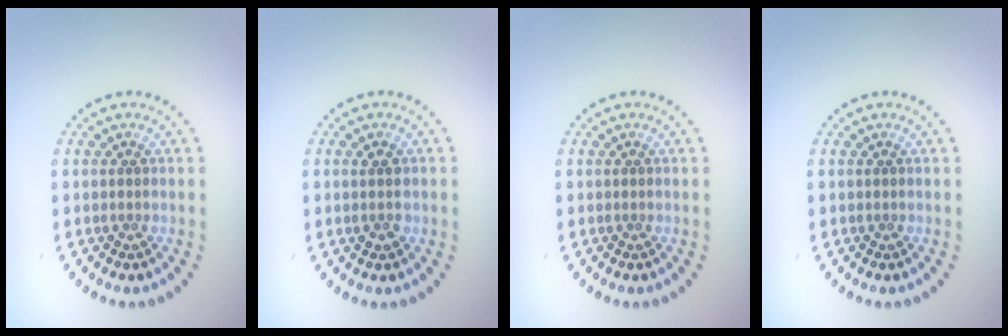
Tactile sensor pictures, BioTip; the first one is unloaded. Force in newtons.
{"total": 1.5, "press": 1.5, "slide": 0.4}
{"total": 0.0}
{"total": 0.0}